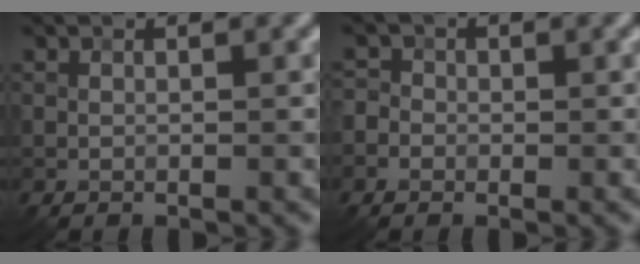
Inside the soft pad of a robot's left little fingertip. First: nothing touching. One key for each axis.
{"total": 1.8, "fx": -0.4, "fy": 1.7, "fz": 0.6, "tx": 0.002, "ty": 0.009, "tz": -0.017}